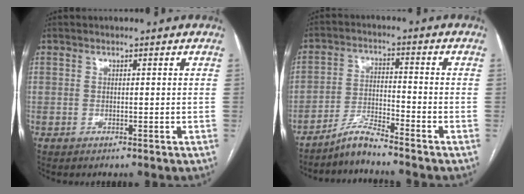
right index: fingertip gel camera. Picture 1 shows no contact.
{"total": 4.8, "force": [-4.6, -0.6, 1.5], "torque": [-0.029, -0.016, -0.090]}